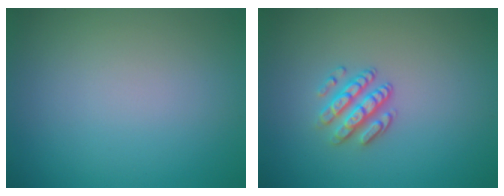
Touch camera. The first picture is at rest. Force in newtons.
{"total": 2.9, "press": 2.3, "slide": 1.6}